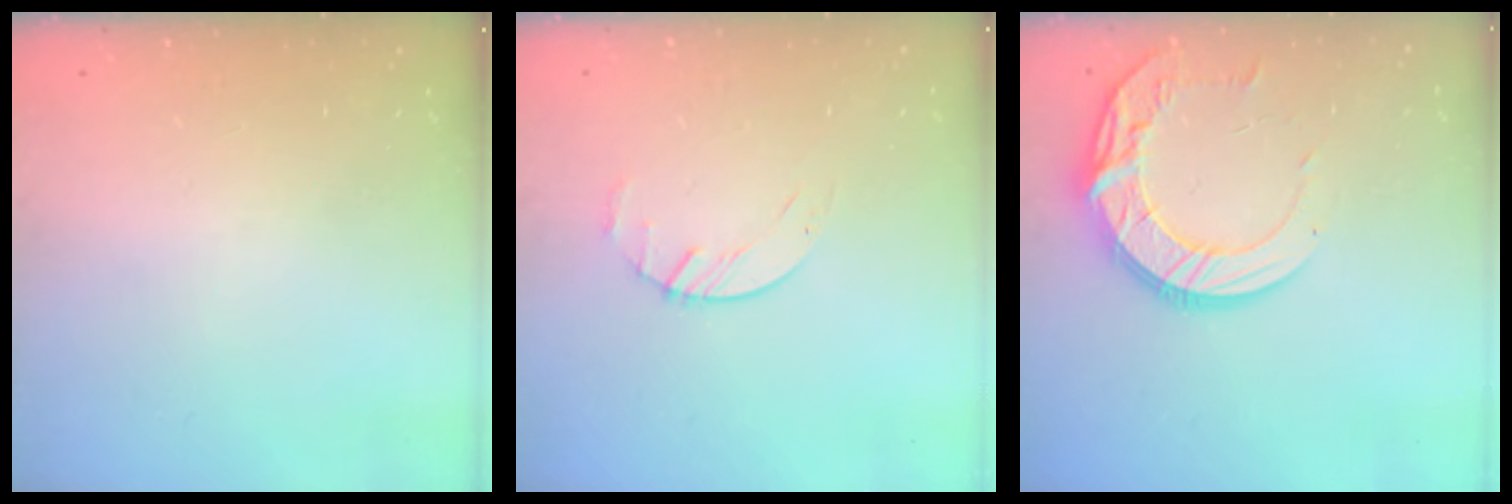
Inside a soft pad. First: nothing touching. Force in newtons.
{"total": 2.2, "press": 2.2, "slide": 0.4}
{"total": 13.6, "press": 13.5, "slide": 1.2}